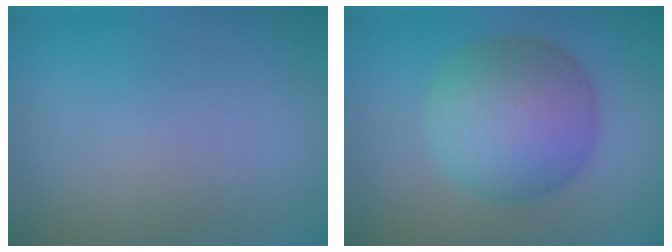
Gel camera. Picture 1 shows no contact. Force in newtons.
{"total": 7.9, "press": 7.9, "slide": 0.1}